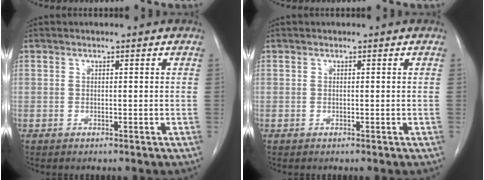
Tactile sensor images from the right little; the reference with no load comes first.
{"total": 0.0}